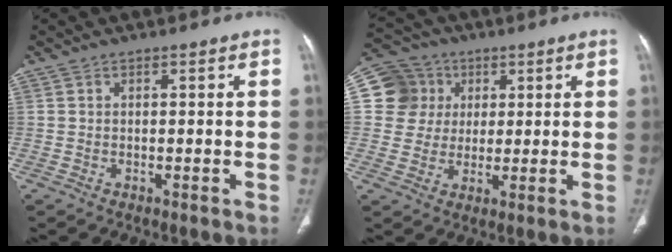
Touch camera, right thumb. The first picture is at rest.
{"total": 10.4, "force": [2.3, 10.0, 1.8], "torque": [-0.004, 0.010, 0.038]}